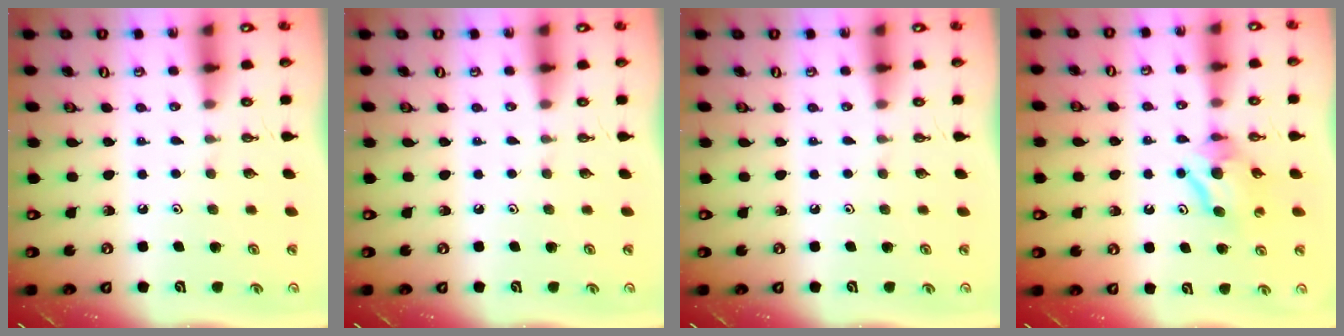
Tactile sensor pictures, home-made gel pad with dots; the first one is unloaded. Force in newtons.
{"total": 0.0}
{"total": 0.0}
{"total": 8.1, "press": 8.1, "slide": 0.2}